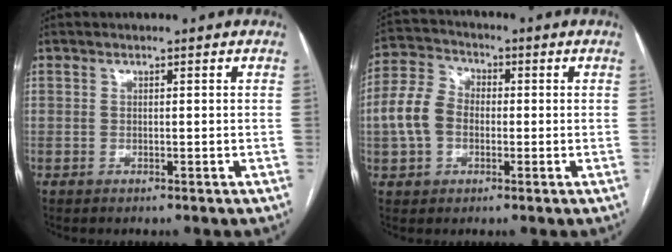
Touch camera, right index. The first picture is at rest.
{"total": 7.9, "force": [-0.9, 6.0, 5.1], "torque": [-0.132, 0.029, -0.022]}